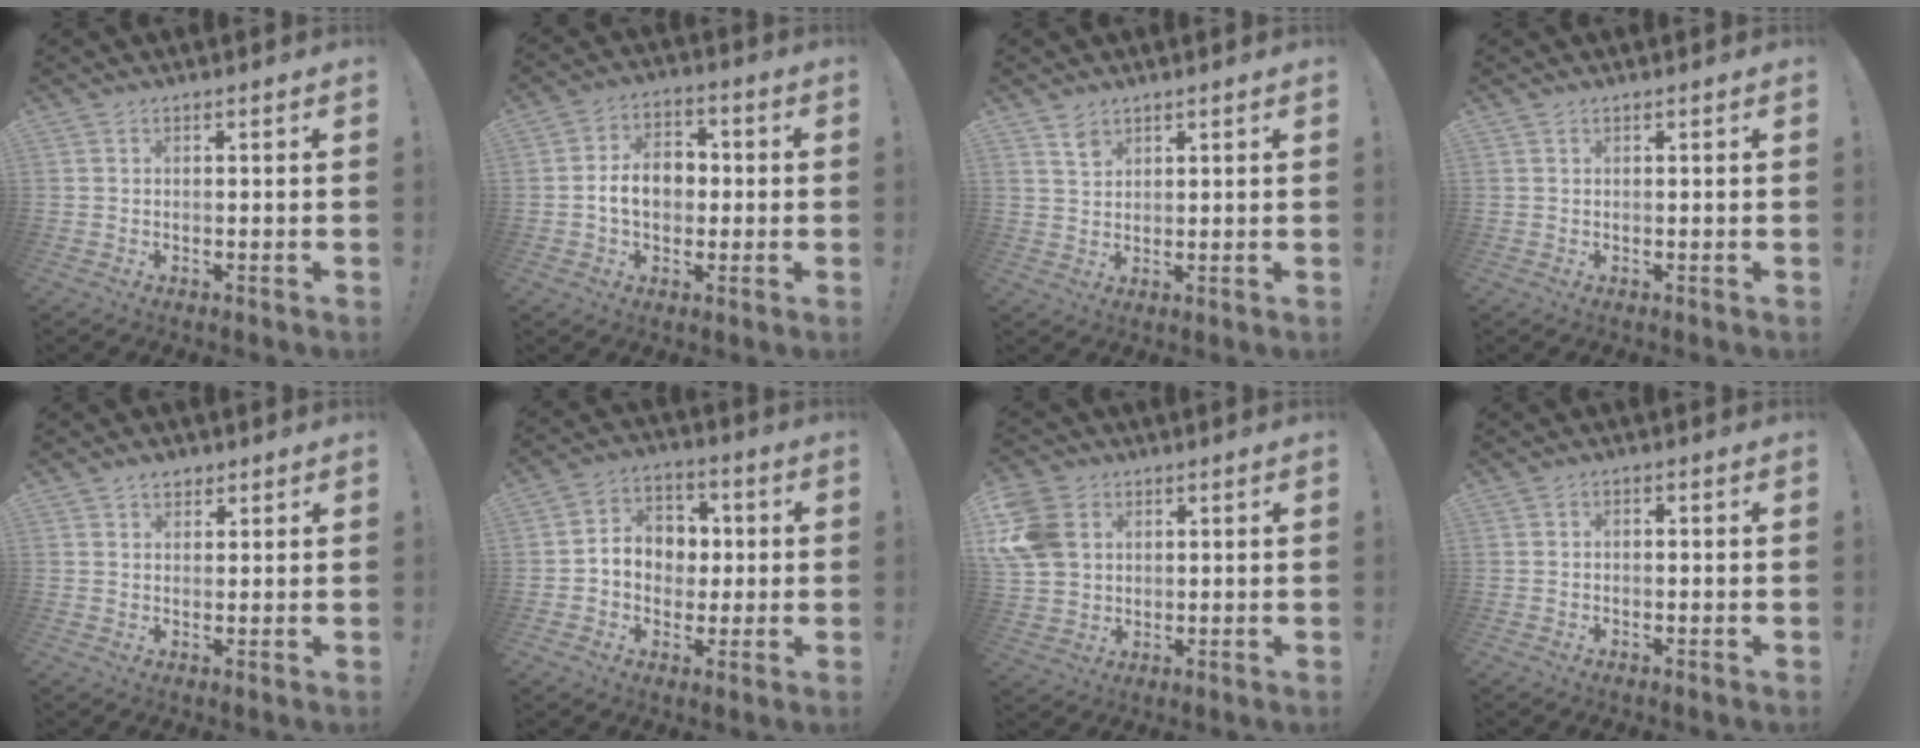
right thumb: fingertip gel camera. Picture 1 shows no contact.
{"total": 10.9, "force": [-0.6, 7.9, 7.5], "torque": [-0.123, 0.018, -0.008]}
{"total": 4.2, "force": [3.0, 2.6, 1.3], "torque": [-0.012, -0.017, 0.056]}
{"total": 0.0}
{"total": 3.3, "force": [2.3, 2.0, 1.1], "torque": [-0.009, -0.010, 0.040]}
{"total": 10.3, "force": [0.0, 9.2, 4.5], "torque": [-0.058, 0.013, 0.010]}
{"total": 12.0, "force": [3.5, 9.6, 6.2], "torque": [-0.129, -0.006, 0.072]}
{"total": 0.9, "force": [-0.6, 0.5, 0.5], "torque": [-0.013, 0.005, -0.010]}